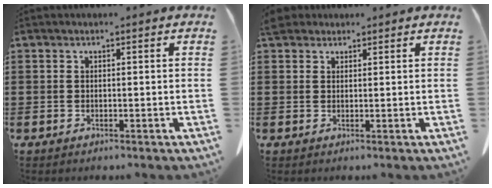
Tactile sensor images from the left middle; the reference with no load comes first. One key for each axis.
{"total": 2.6, "fx": 2.2, "fy": 1.3, "fz": 0.8, "tx": -0.024, "ty": 0.009, "tz": 0.042}